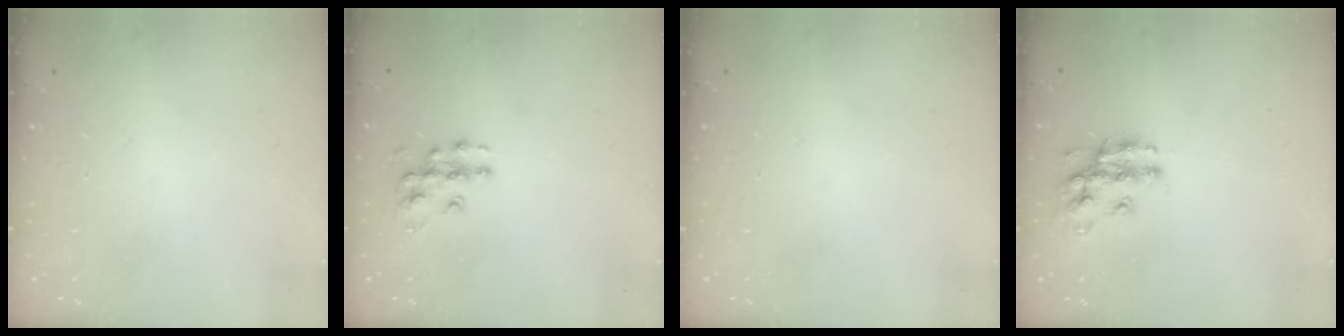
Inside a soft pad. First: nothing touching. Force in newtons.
{"total": 8.9, "press": 8.8, "slide": 0.6}
{"total": 0.0}
{"total": 11.9, "press": 11.9, "slide": 0.9}